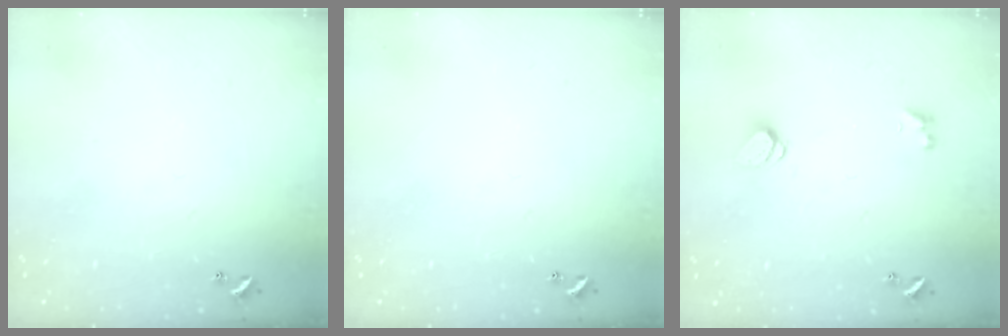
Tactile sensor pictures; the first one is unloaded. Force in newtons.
{"total": 0.0}
{"total": 1.2, "press": 1.1, "slide": 0.5}